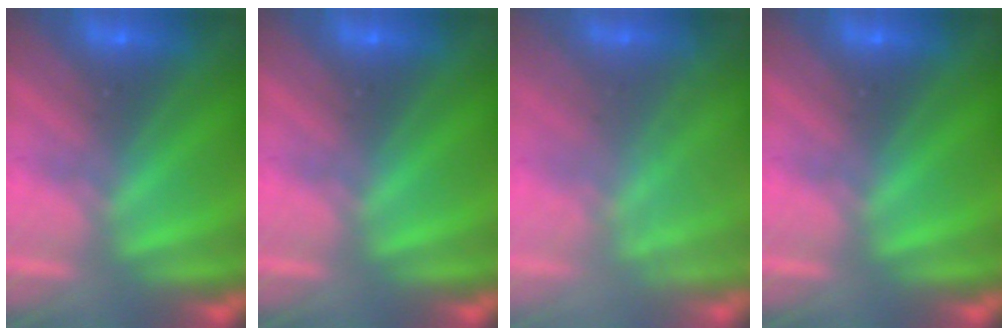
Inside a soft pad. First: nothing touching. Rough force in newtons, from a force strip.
{"total": 0.0}
{"total": 1.8}
{"total": 0.0}